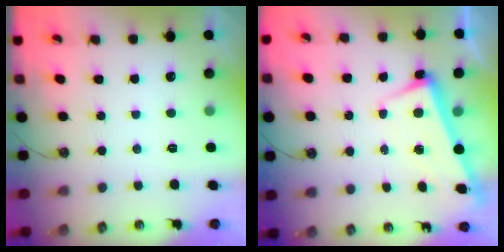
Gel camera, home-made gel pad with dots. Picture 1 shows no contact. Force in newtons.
{"total": 2.7, "press": 2.6, "slide": 0.7}